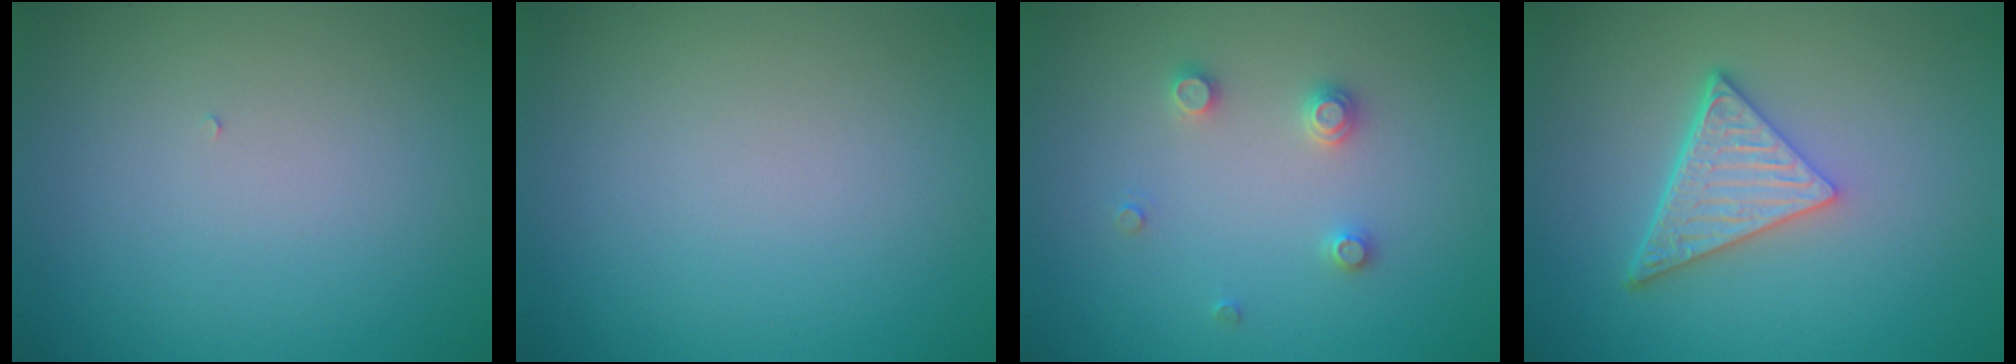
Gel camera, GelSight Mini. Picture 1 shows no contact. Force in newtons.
{"total": 0.0}
{"total": 1.8, "press": 1.7, "slide": 0.3}
{"total": 4.9, "press": 3.5, "slide": 3.3}